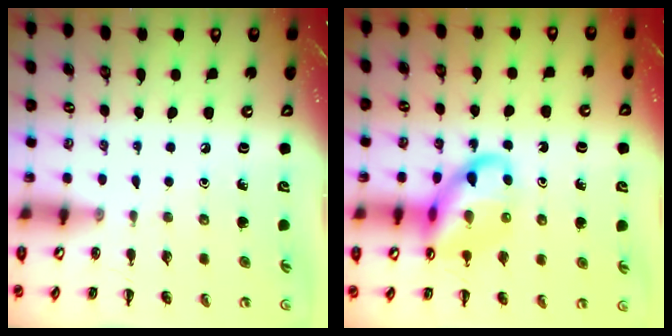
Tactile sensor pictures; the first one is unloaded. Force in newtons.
{"total": 14.0, "press": 13.9, "slide": 1.8}